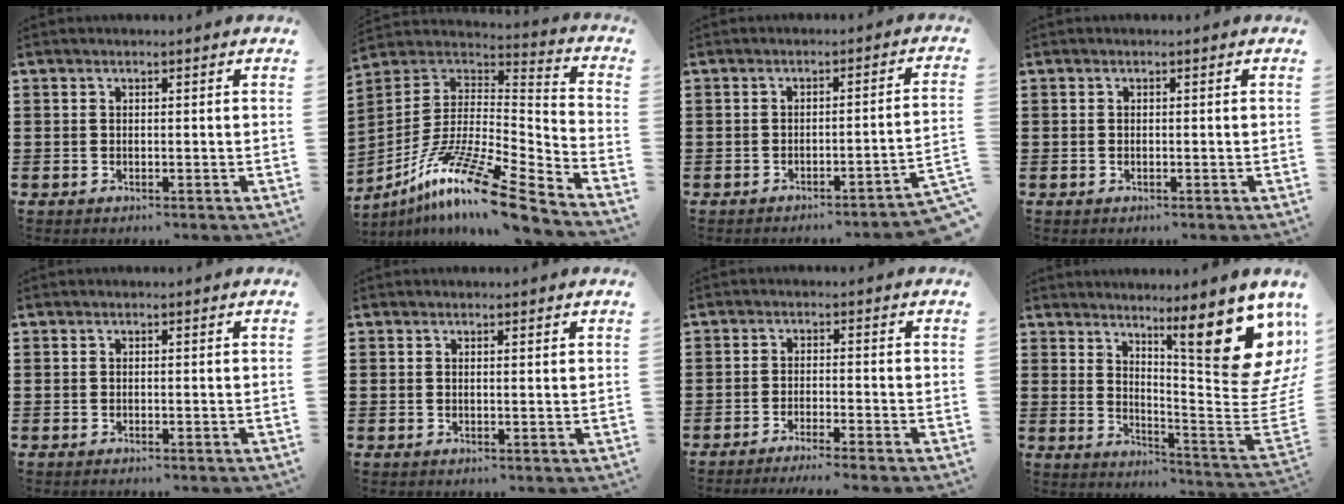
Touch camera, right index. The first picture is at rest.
{"total": 14.6, "force": [-10.0, 1.5, 10.6], "torque": [-0.205, 0.013, -0.188]}
{"total": 2.5, "force": [-2.1, -0.5, 1.3], "torque": [-0.025, -0.005, -0.044]}
{"total": 0.0}
{"total": 0.0}
{"total": 0.7, "force": [0.5, 0.0, 0.4], "torque": [-0.010, -0.001, 0.011]}
{"total": 1.9, "force": [-1.7, -0.5, 0.7], "torque": [-0.013, -0.001, -0.033]}
{"total": 14.3, "force": [8.3, 2.7, 11.3], "torque": [-0.166, -0.073, 0.131]}